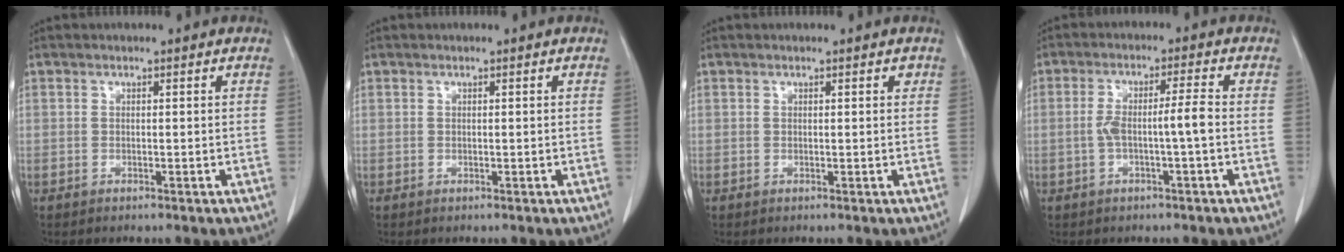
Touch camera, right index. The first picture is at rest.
{"total": 0.0}
{"total": 0.6, "force": [0.4, 0.3, 0.4], "torque": [-0.001, 0.001, 0.002]}
{"total": 4.9, "force": [-0.9, 0.0, 4.8], "torque": [-0.097, 0.017, -0.012]}